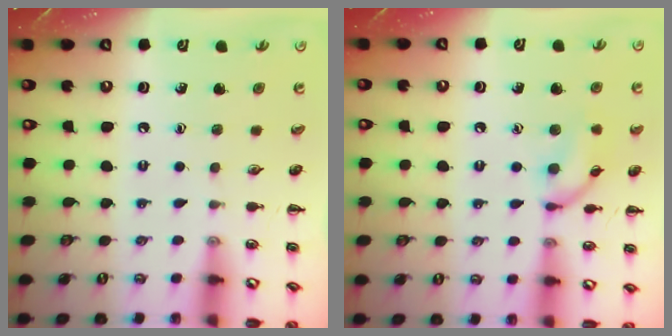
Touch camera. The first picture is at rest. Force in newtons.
{"total": 10.7, "press": 10.7, "slide": 0.5}